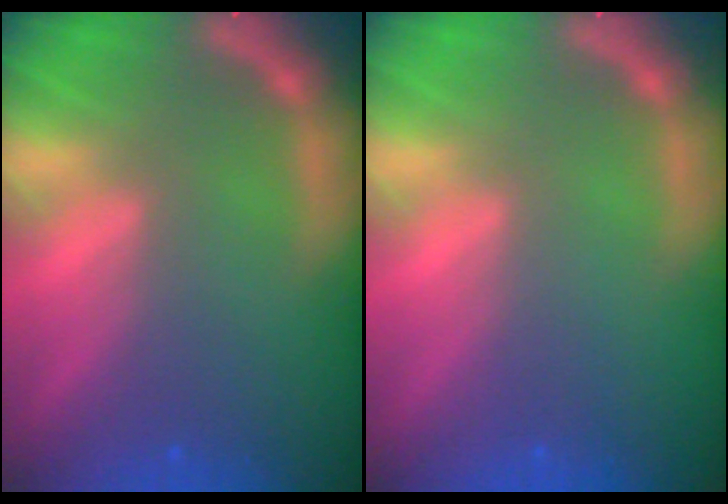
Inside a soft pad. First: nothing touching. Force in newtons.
{"total": 0.0}